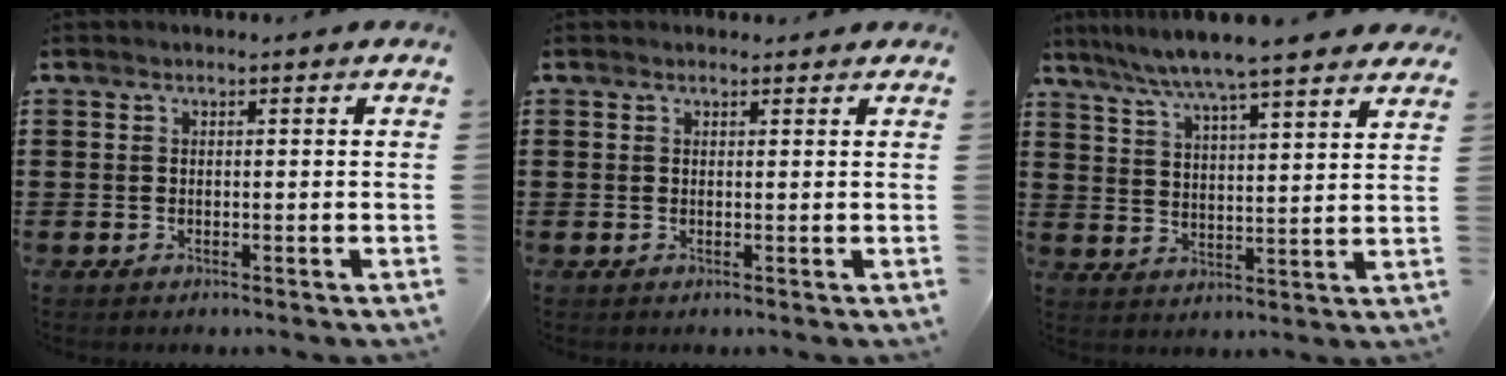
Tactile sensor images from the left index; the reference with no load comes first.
{"total": 0.6, "force": [0.5, 0.3, 0.2], "torque": [-0.005, 0.002, 0.011]}
{"total": 6.6, "force": [5.9, -0.3, 2.9], "torque": [-0.081, -0.031, 0.099]}